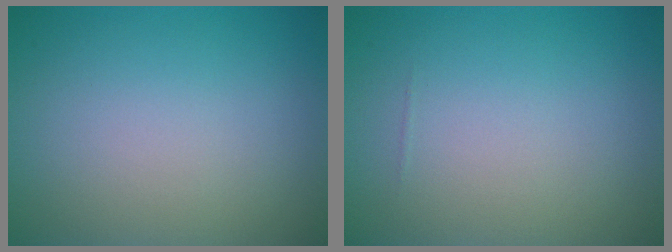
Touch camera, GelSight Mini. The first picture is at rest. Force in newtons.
{"total": 0.0}